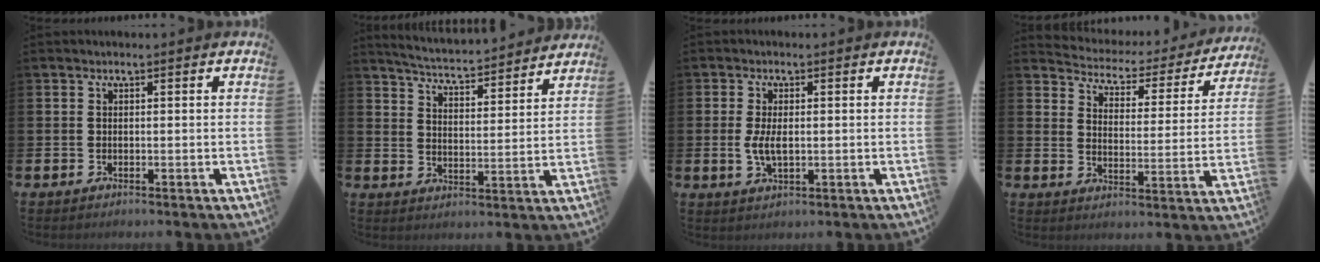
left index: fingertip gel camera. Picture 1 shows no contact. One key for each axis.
{"total": 4.8, "fx": 4.7, "fy": 0.0, "fz": 0.4, "tx": -0.031, "ty": -0.044, "tz": 0.079}
{"total": 3.2, "fx": 0.0, "fy": 1.5, "fz": 2.9, "tx": -0.055, "ty": 0.003, "tz": -0.001}
{"total": 3.2, "fx": 2.9, "fy": 1.3, "fz": 0.4, "tx": -0.033, "ty": -0.032, "tz": 0.039}